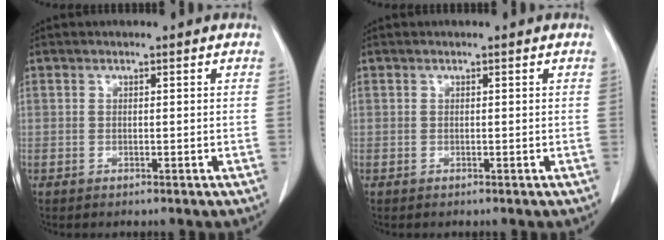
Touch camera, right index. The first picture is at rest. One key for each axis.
{"total": 0.0}